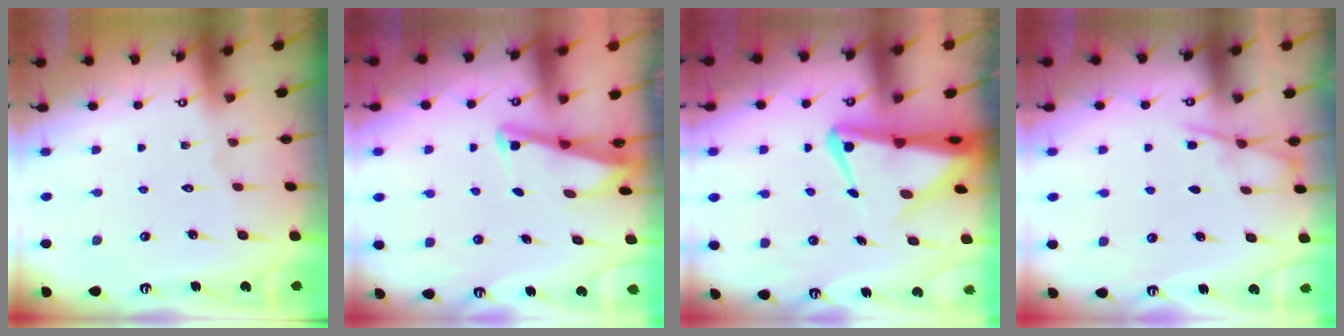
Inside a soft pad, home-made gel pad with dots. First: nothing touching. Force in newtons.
{"total": 2.8, "press": 2.8, "slide": 0.3}
{"total": 6.0, "press": 5.9, "slide": 1.0}
{"total": 4.4, "press": 4.4, "slide": 0.5}